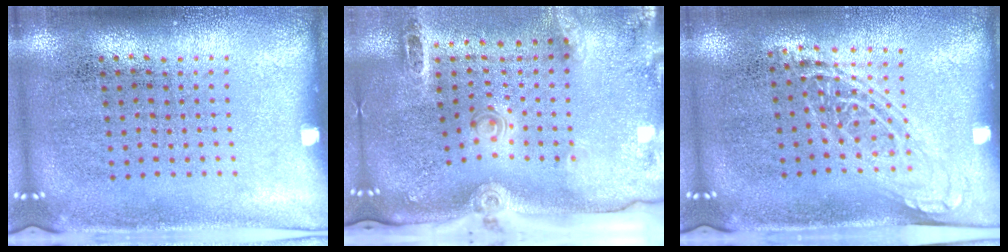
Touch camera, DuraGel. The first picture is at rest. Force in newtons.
{"total": 3.1, "press": 2.1, "slide": 2.2}
{"total": 1.4, "press": 1.1, "slide": 0.8}